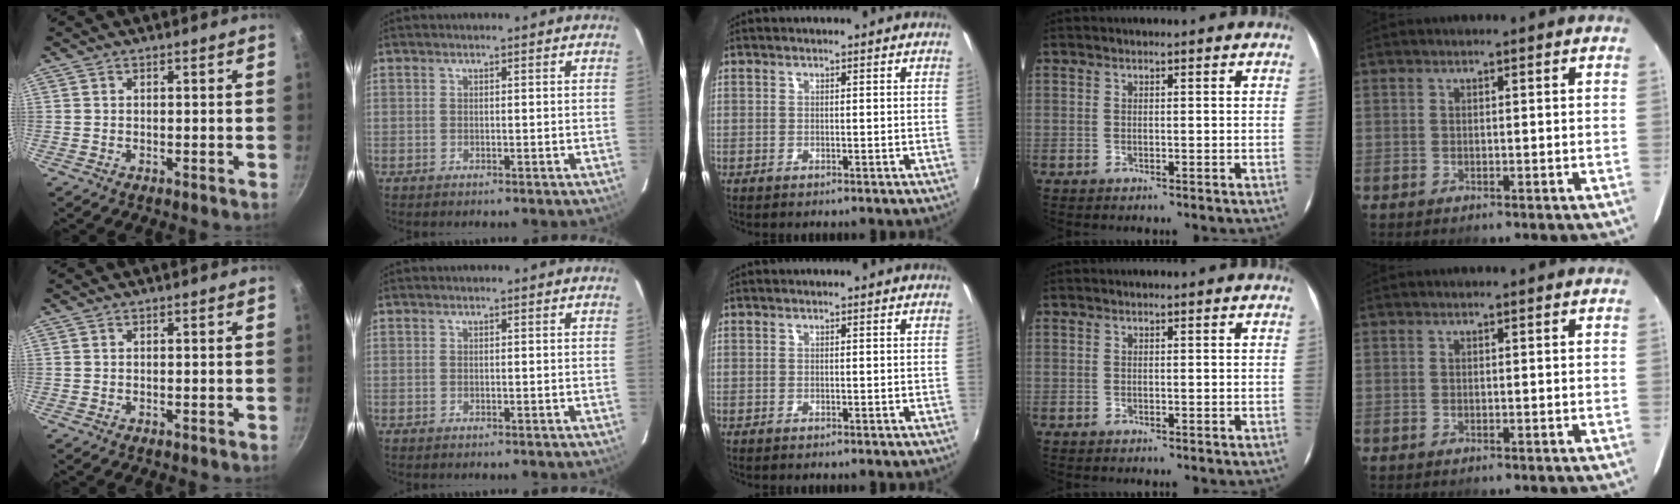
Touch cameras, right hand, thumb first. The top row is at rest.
{}